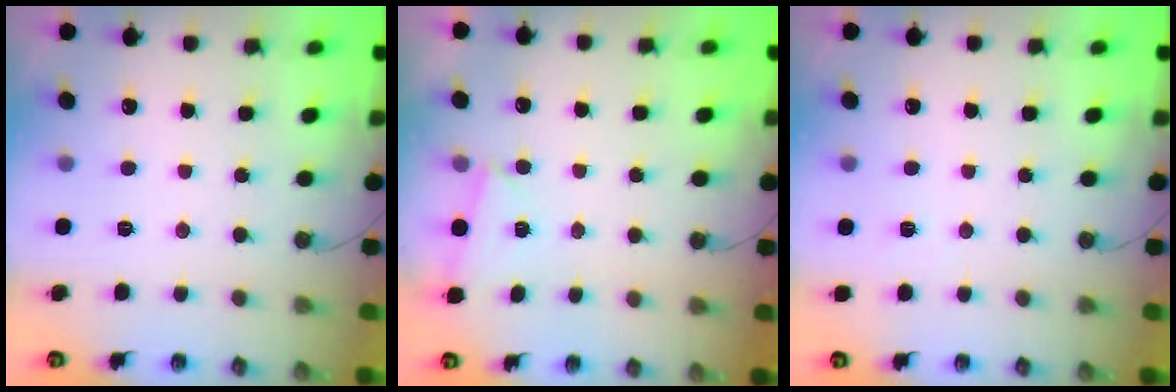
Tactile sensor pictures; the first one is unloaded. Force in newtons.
{"total": 2.5, "press": 1.9, "slide": 1.7}
{"total": 2.8, "press": 1.5, "slide": 2.3}